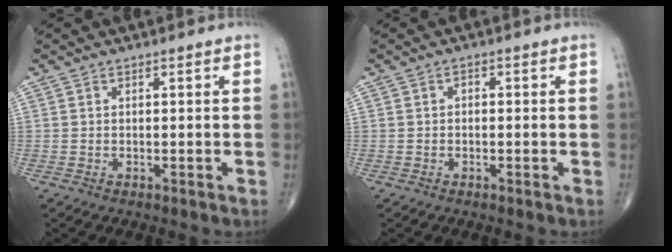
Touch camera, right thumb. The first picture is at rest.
{"total": 1.0, "force": [0.0, 0.7, 0.7], "torque": [-0.005, 0.004, -0.004]}